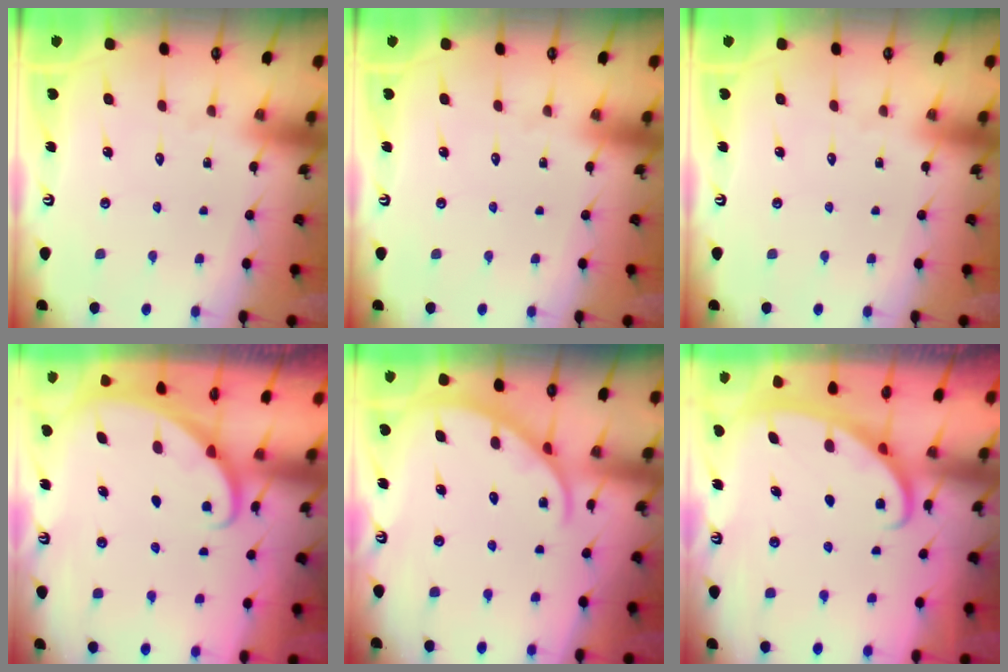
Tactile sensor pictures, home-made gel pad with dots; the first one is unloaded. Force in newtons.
{"total": 0.0}
{"total": 0.0}
{"total": 1.6, "press": 1.6, "slide": 0.1}
{"total": 2.7, "press": 2.6, "slide": 0.3}
{"total": 2.9, "press": 2.9, "slide": 0.3}